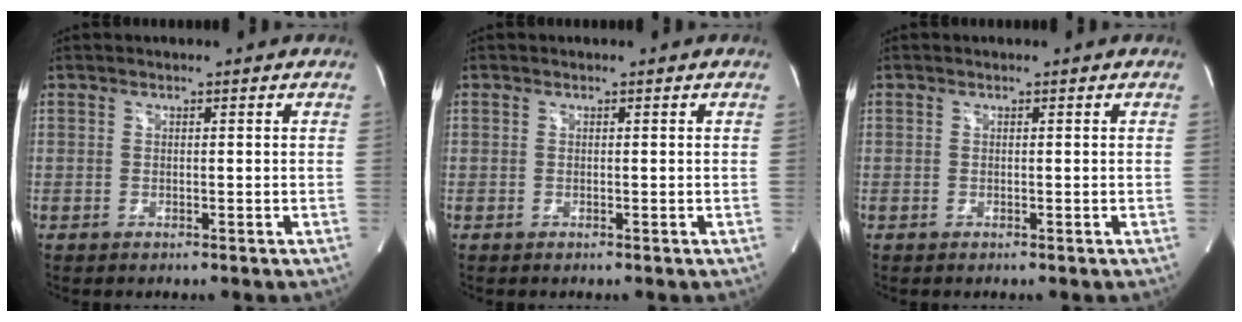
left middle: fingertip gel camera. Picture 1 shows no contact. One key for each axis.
{"total": 0.0}
{"total": 0.0}